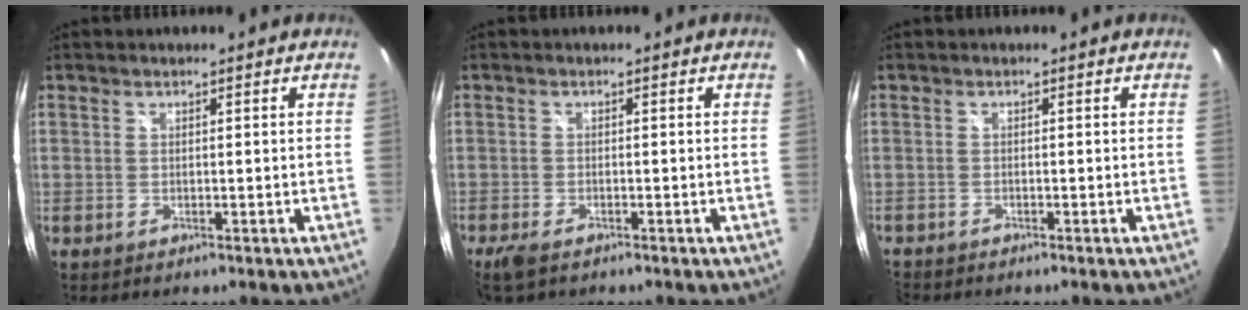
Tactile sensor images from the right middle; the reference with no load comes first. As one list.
[{"total": 3.7, "force": [-2.7, 1.4, 2.1], "torque": [-0.052, -0.015, -0.052]}, {"total": 2.1, "force": [-2.0, 0.5, 0.1], "torque": [-0.011, -0.011, -0.043]}]